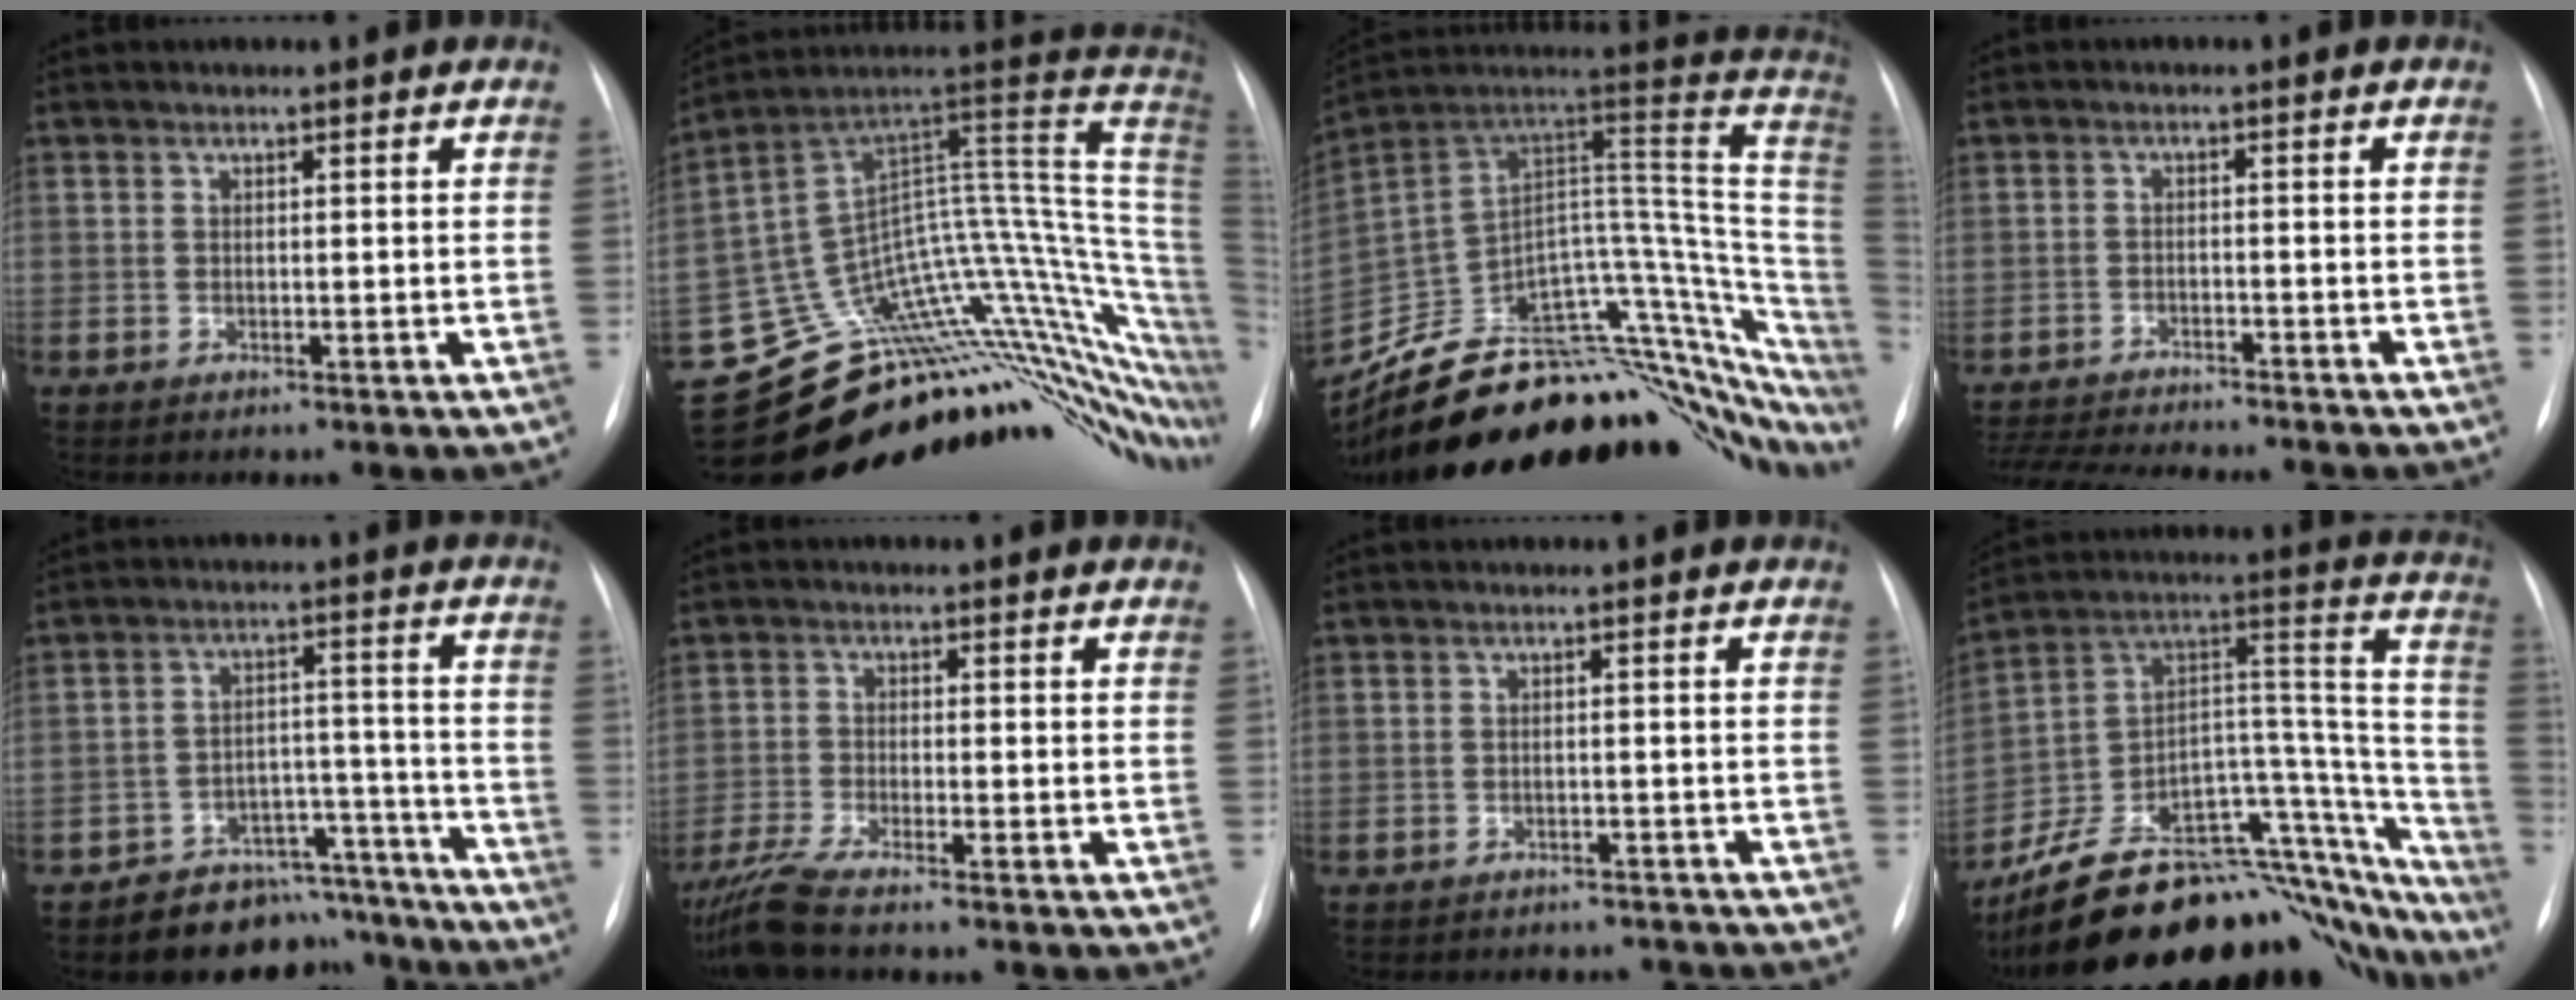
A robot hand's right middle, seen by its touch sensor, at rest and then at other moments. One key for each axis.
{"total": 25.6, "fx": -19.9, "fy": 6.7, "fz": 14.7, "tx": -0.081, "ty": 0.049, "tz": -0.284}
{"total": 32.0, "fx": -25.3, "fy": 7.6, "fz": 17.9, "tx": -0.140, "ty": 0.018, "tz": -0.348}
{"total": 14.3, "fx": -13.1, "fy": 1.9, "fz": 5.6, "tx": -0.107, "ty": -0.012, "tz": -0.189}
{"total": 10.4, "fx": -9.4, "fy": 4.4, "fz": 0.0, "tx": 0.032, "ty": 0.064, "tz": -0.133}
{"total": 6.5, "fx": -5.7, "fy": -0.3, "fz": 3.2, "tx": -0.068, "ty": -0.016, "tz": -0.104}
{"total": 8.7, "fx": -8.1, "fy": 2.7, "fz": 1.7, "tx": -0.025, "ty": 0.011, "tz": -0.091}
{"total": 35.6, "fx": -28.9, "fy": 11.6, "fz": 17.3, "tx": -0.185, "ty": 0.018, "tz": -0.412}